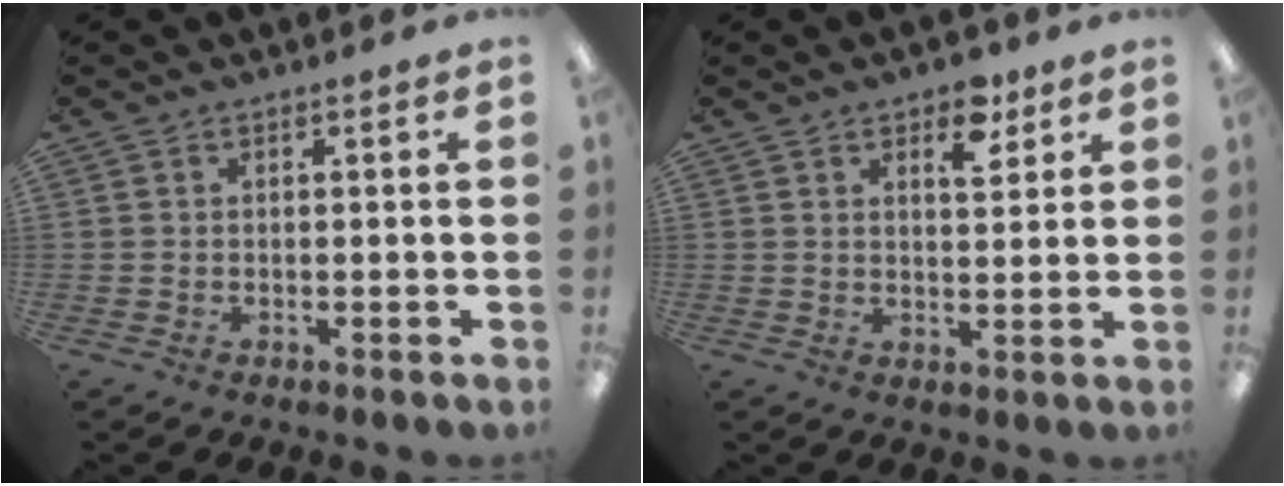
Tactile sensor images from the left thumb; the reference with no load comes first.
{"total": 6.6, "force": [4.2, 3.2, 4.0], "torque": [-0.034, -0.020, 0.065]}